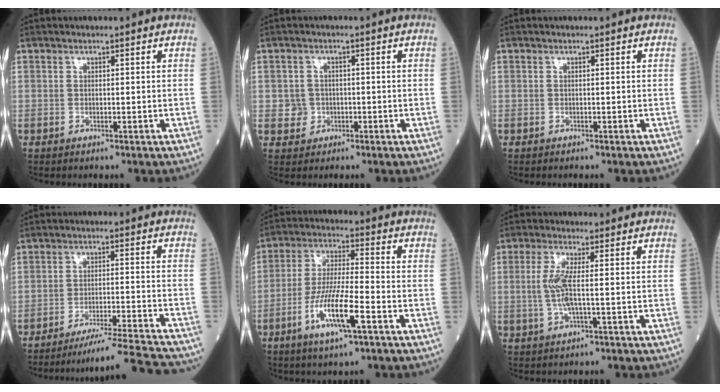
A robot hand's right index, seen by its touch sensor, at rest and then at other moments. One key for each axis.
{"total": 2.6, "fx": -0.6, "fy": 2.5, "fz": 0.2, "tx": 0.006, "ty": 0.010, "tz": -0.008}
{"total": 0.0}
{"total": 15.5, "fx": -14.8, "fy": -1.6, "fz": 4.5, "tx": -0.052, "ty": -0.017, "tz": -0.210}
{"total": 10.8, "fx": -4.5, "fy": 1.2, "fz": 9.7, "tx": -0.191, "ty": -0.012, "tz": -0.085}
{"total": 4.8, "fx": 0.0, "fy": 0.6, "fz": 4.8, "tx": -0.107, "ty": -0.001, "tz": -0.003}